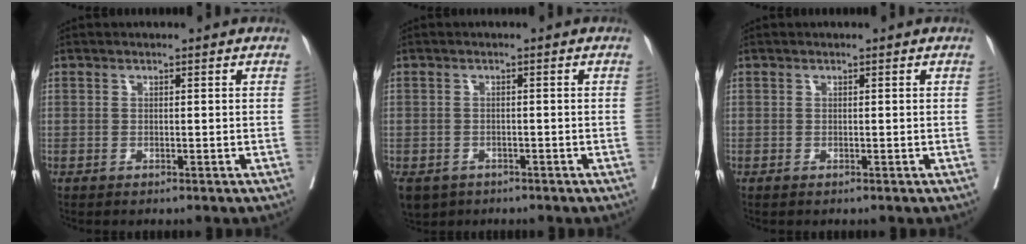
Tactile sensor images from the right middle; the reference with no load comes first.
{"total": 6.2, "force": [-3.9, 4.5, 1.8], "torque": [-0.039, -0.004, -0.060]}
{"total": 0.0}